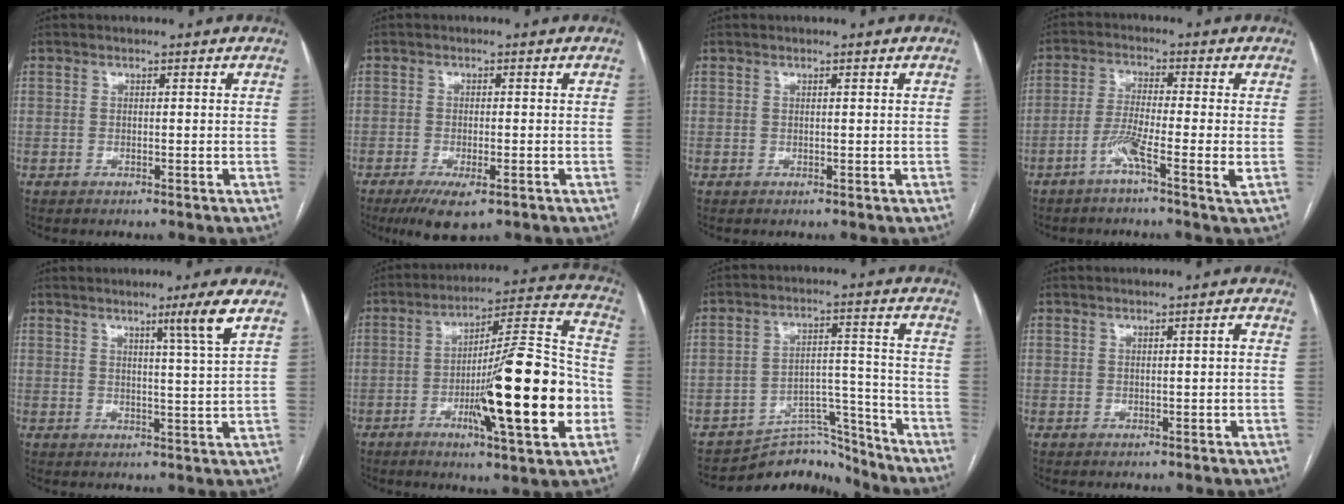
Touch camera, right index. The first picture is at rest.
{"total": 5.8, "force": [-3.4, 1.5, 4.5], "torque": [-0.077, -0.013, -0.051]}
{"total": 0.0}
{"total": 6.2, "force": [-2.5, -0.6, 5.7], "torque": [-0.114, -0.002, -0.048]}
{"total": 4.7, "force": [2.6, -1.6, 3.6], "torque": [-0.057, -0.015, 0.047]}
{"total": 21.0, "force": [-5.4, 1.6, 20.2], "torque": [-0.304, 0.001, -0.077]}
{"total": 9.2, "force": [-8.8, 2.6, -0.9], "torque": [0.029, 0.062, -0.138]}
{"total": 0.9, "force": [0.0, 0.0, 0.9], "torque": [-0.013, 0.002, 0.001]}